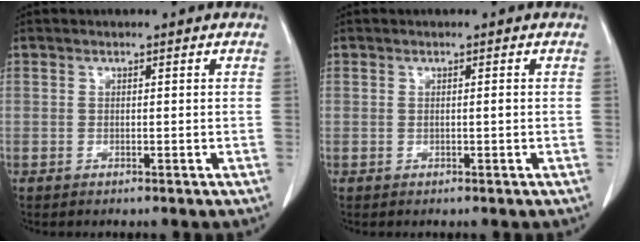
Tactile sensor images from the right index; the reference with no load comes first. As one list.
[{"total": 0.6, "force": [0.0, 0.0, 0.6], "torque": [-0.012, -0.001, 0.000]}]